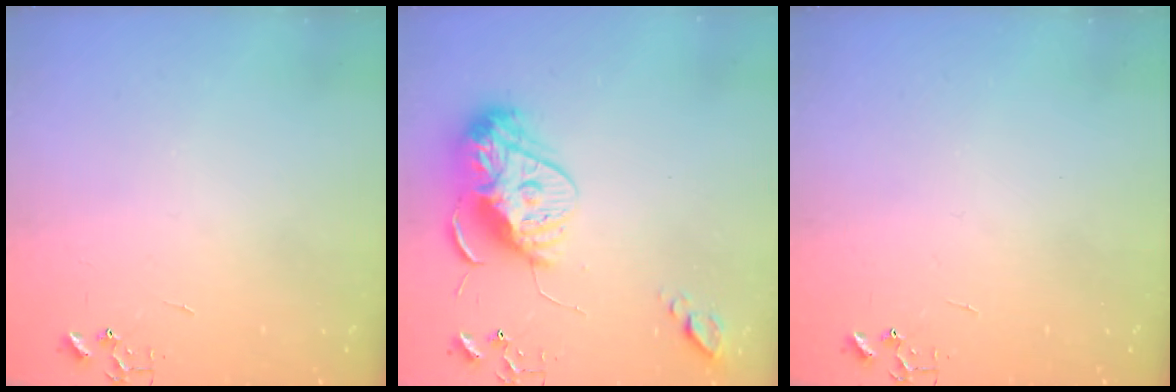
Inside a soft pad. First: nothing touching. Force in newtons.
{"total": 15.3, "press": 15.3, "slide": 1.3}
{"total": 0.0}